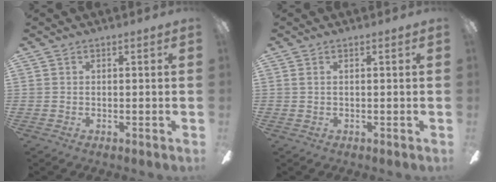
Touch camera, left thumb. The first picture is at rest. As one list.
[{"total": 0.6, "force": [0.1, 0.2, 0.6], "torque": [-0.012, 0.000, 0.001]}]